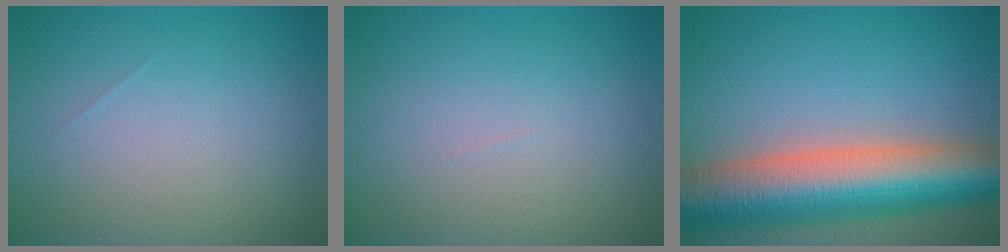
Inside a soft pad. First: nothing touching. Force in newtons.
{"total": 0.0}
{"total": 12.6, "press": 12.6, "slide": 0.7}